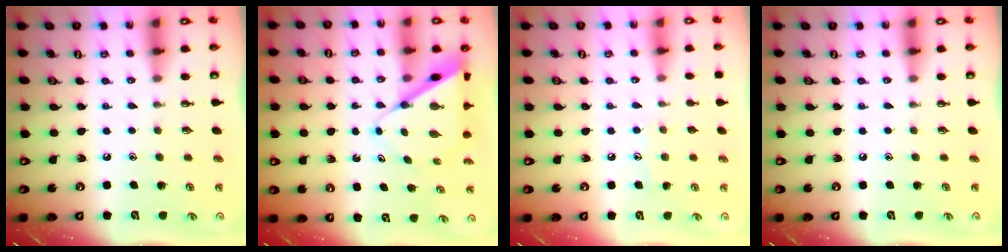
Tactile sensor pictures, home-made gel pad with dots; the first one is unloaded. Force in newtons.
{"total": 8.9, "press": 8.9, "slide": 0.5}
{"total": 5.6, "press": 5.6, "slide": 0.0}
{"total": 0.0}